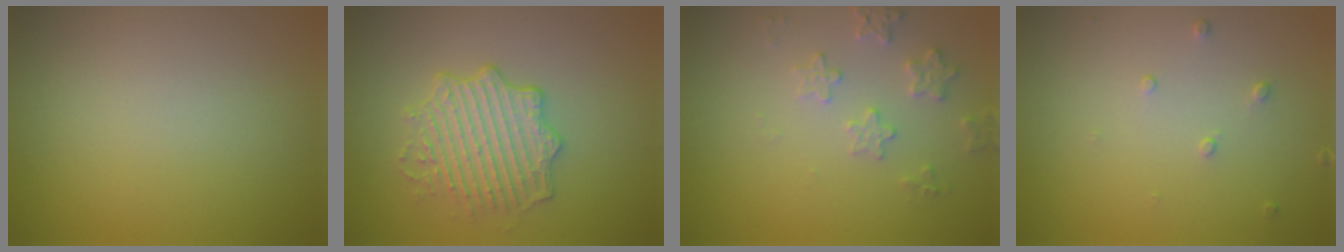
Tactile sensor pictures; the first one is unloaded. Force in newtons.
{"total": 4.0, "press": 3.7, "slide": 1.5}
{"total": 2.5, "press": 2.4, "slide": 0.6}
{"total": 0.7, "press": 0.5, "slide": 0.5}